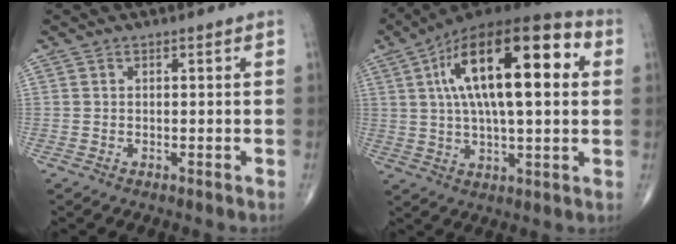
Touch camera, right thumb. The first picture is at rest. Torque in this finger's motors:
{"motor_torque": [0.52, 4.49, 2.45, 0.32, 0.79]}